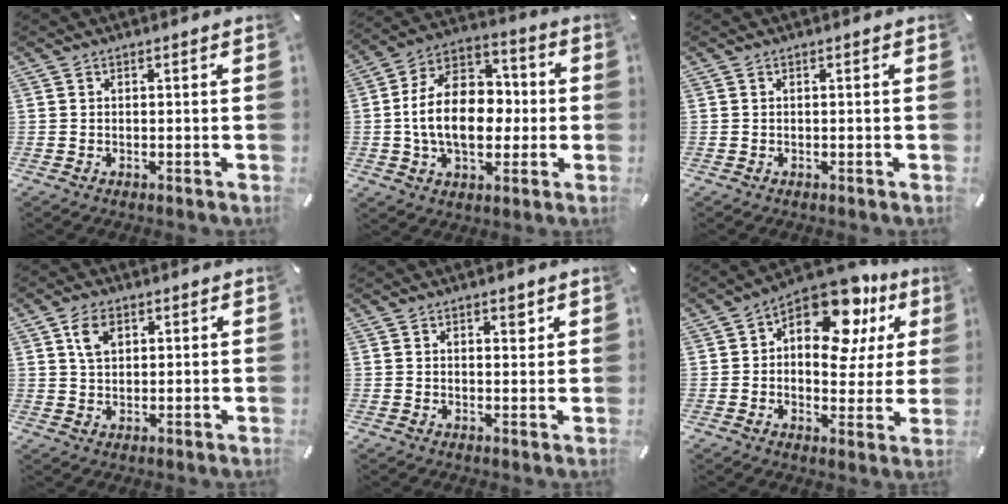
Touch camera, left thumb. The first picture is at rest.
{"total": 16.5, "force": [-1.6, 11.7, 11.5], "torque": [-0.210, 0.015, -0.031]}
{"total": 0.0}
{"total": 5.3, "force": [2.3, 3.6, 3.1], "torque": [-0.052, 0.002, 0.040]}
{"total": 2.2, "force": [1.3, 1.4, 1.3], "torque": [-0.003, -0.007, 0.016]}
{"total": 16.5, "force": [9.9, 8.6, 10.1], "torque": [-0.146, -0.079, 0.170]}